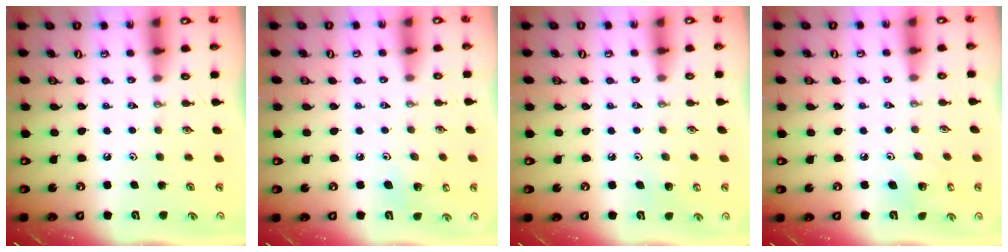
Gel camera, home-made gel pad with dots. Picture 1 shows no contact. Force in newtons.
{"total": 6.4, "press": 6.1, "slide": 1.8}
{"total": 4.2, "press": 4.1, "slide": 0.9}
{"total": 5.5, "press": 5.5, "slide": 0.3}